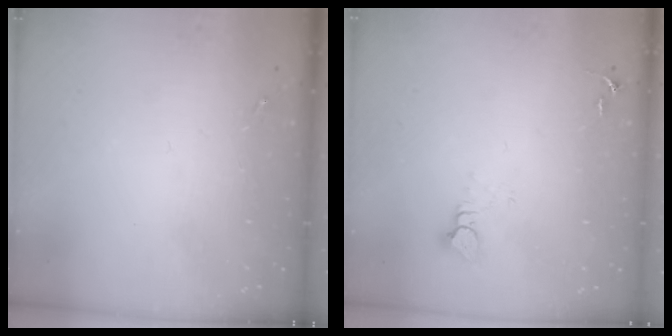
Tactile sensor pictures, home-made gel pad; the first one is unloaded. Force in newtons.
{"total": 3.9, "press": 3.9, "slide": 0.2}